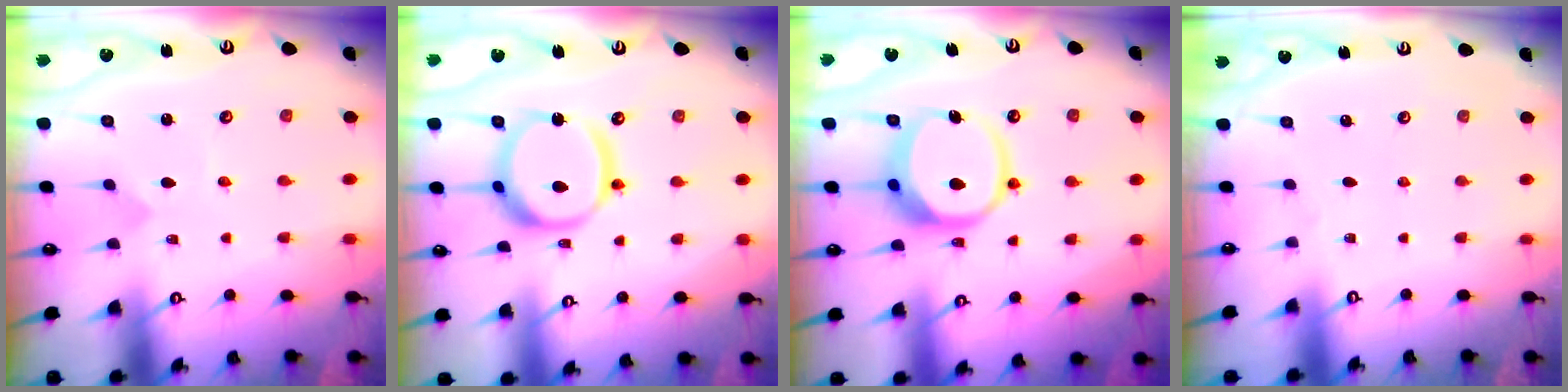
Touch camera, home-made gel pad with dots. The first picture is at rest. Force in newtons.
{"total": 15.6, "press": 15.5, "slide": 1.7}
{"total": 11.7, "press": 11.6, "slide": 1.2}
{"total": 0.0}